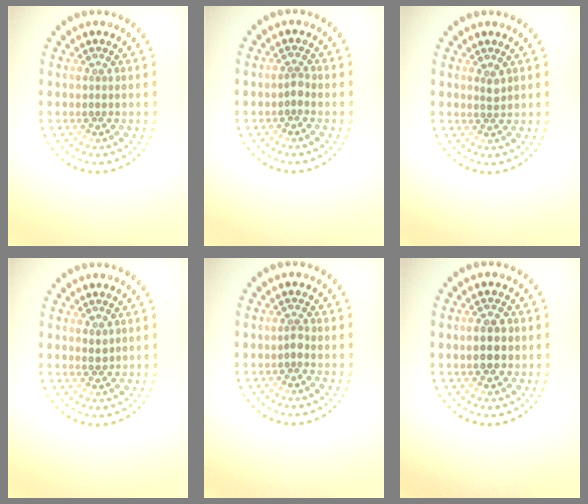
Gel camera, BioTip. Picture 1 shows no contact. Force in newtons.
{"total": 0.9, "press": 0.7, "slide": 0.6}
{"total": 0.9, "press": 0.7, "slide": 0.6}
{"total": 0.9, "press": 0.9, "slide": 0.2}
{"total": 0.8, "press": 0.6, "slide": 0.6}
{"total": 2.8, "press": 2.8, "slide": 0.1}